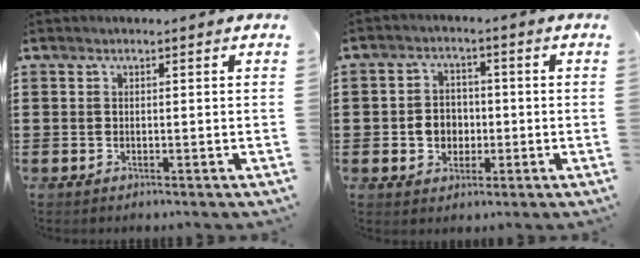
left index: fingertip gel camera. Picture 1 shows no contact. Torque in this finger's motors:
{"motor_torque": [0.85, 0.84, 0.14, 0.06]}